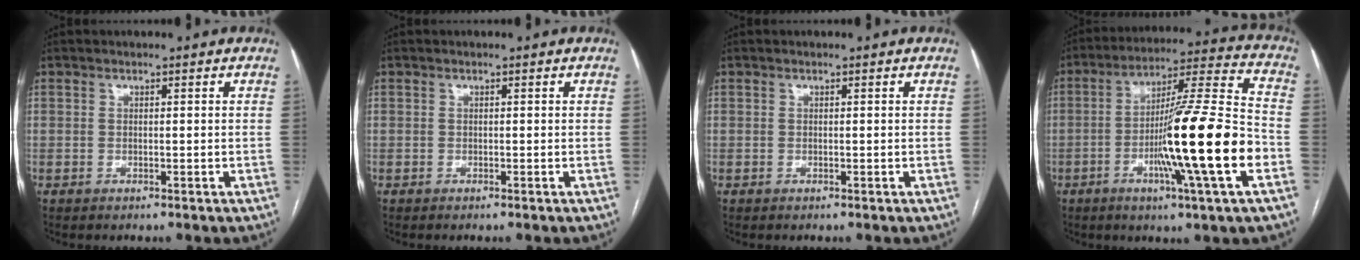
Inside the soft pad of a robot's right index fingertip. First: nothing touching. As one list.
[{"total": 0.0}, {"total": 0.0}, {"total": 19.5, "force": [-5.4, -0.9, 18.7], "torque": [-0.309, -0.007, -0.096]}]